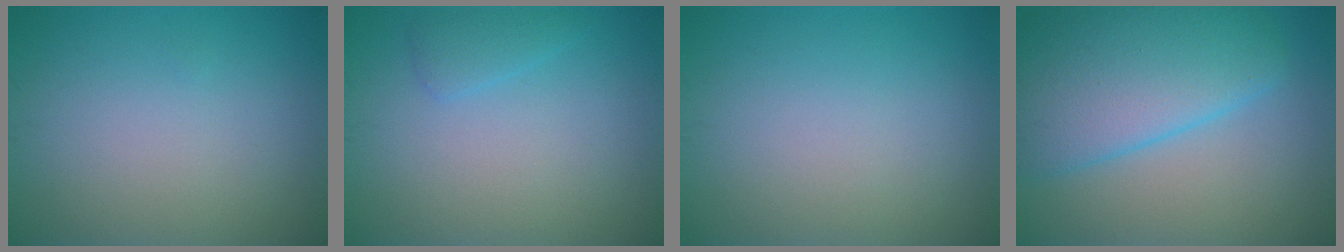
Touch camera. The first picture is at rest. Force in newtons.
{"total": 1.4, "press": 1.4, "slide": 0.1}
{"total": 0.0}
{"total": 8.1, "press": 8.1, "slide": 0.5}